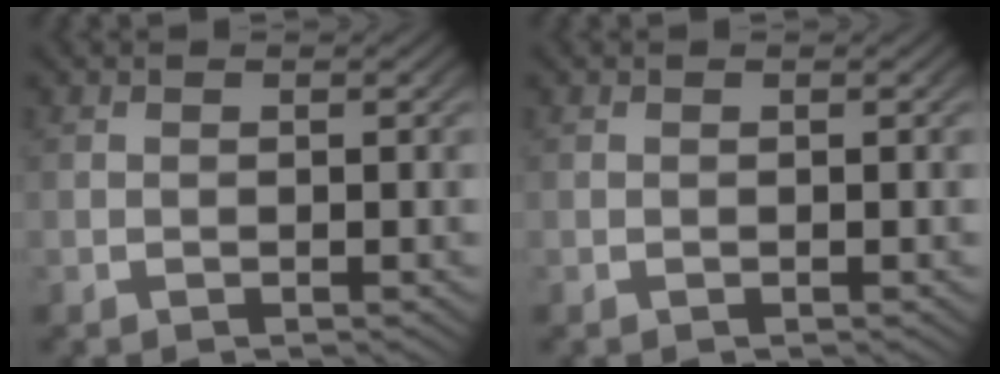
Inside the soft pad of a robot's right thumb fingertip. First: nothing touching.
{"total": 0.0}